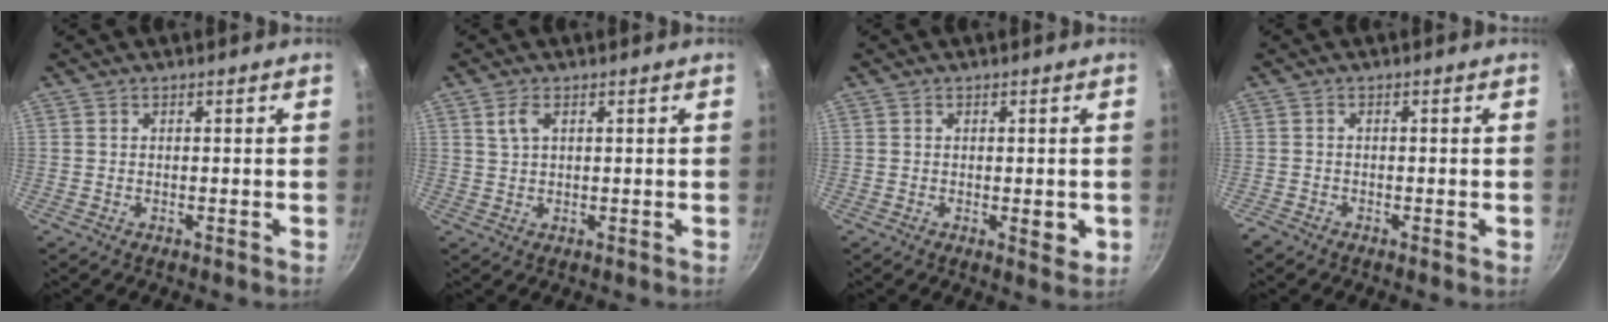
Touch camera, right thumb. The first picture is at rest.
{"total": 2.7, "force": [1.1, 1.4, 2.0], "torque": [-0.037, -0.002, 0.023]}
{"total": 3.2, "force": [-0.4, 1.5, 2.8], "torque": [-0.035, -0.007, -0.004]}
{"total": 1.2, "force": [-1.0, 0.6, 0.3], "torque": [-0.014, 0.003, -0.023]}